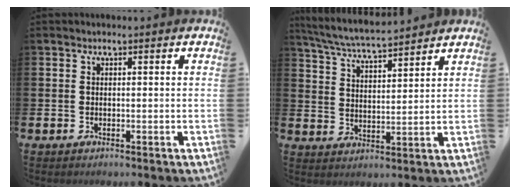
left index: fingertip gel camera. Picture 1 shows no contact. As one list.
[{"total": 6.0, "force": [5.9, 0.3, 1.4], "torque": [-0.052, -0.032, 0.104]}]